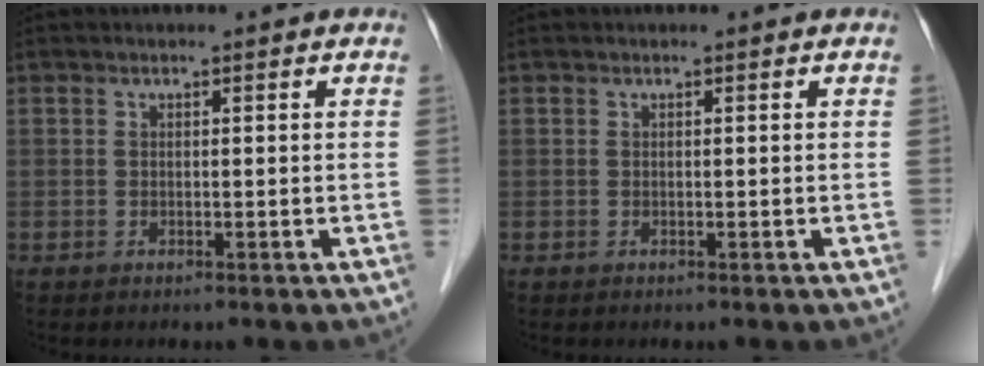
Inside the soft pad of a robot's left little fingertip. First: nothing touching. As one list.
[{"total": 0.0}]